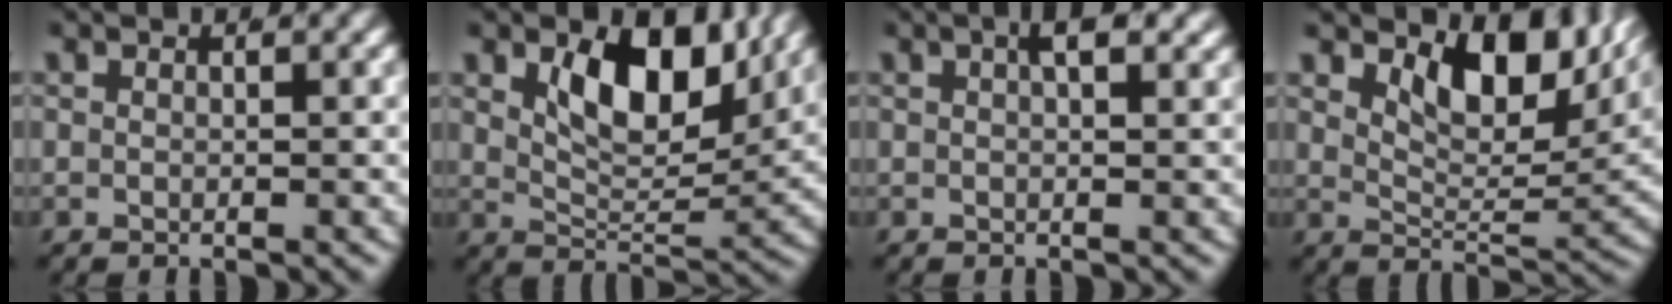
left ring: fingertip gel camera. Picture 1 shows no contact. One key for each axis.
{"total": 7.3, "fx": 3.7, "fy": 3.2, "fz": 5.4, "tx": -0.096, "ty": -0.018, "tz": 0.068}
{"total": 2.0, "fx": 1.1, "fy": -0.1, "fz": 1.6, "tx": -0.015, "ty": 0.009, "tz": 0.016}
{"total": 8.7, "fx": 4.5, "fy": 3.5, "fz": 6.5, "tx": -0.087, "ty": -0.001, "tz": 0.071}